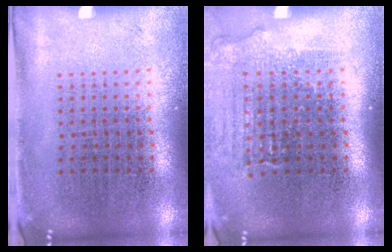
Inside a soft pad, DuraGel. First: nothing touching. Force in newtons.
{"total": 1.1, "press": 1.1, "slide": 0.3}